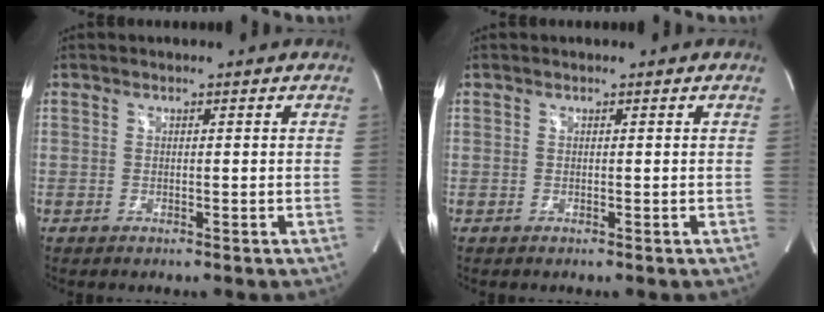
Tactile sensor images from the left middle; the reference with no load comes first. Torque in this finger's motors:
{"motor_torque": [-0.03, -0.22, 0.00, 0.00]}